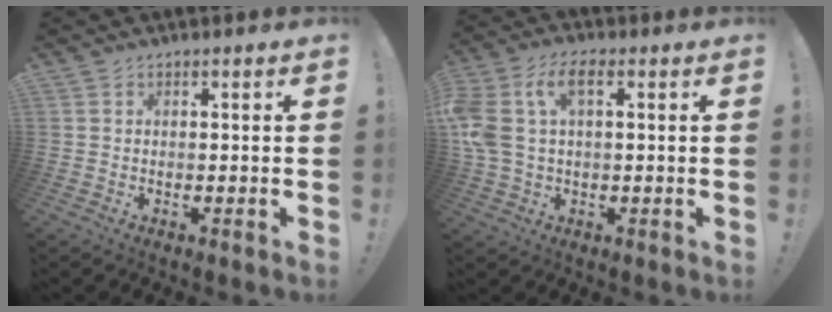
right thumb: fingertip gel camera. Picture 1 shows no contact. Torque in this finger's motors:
{"motor_torque": [1.99, 1.98, 1.03, -0.05, 0.31]}